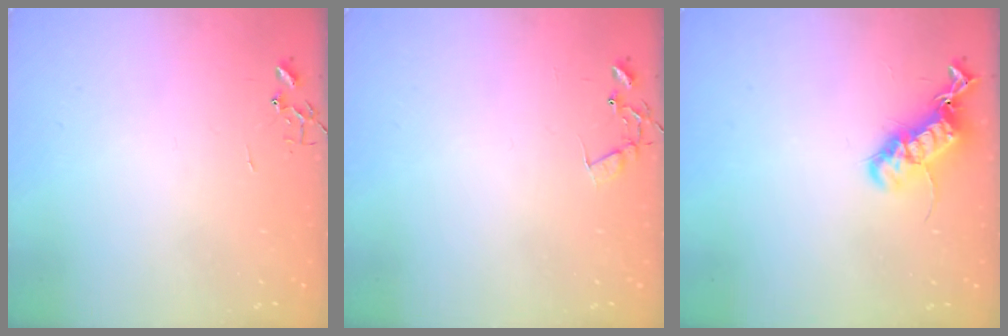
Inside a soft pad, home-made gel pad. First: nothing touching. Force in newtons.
{"total": 7.1, "press": 7.1, "slide": 0.5}
{"total": 16.8, "press": 16.7, "slide": 0.8}